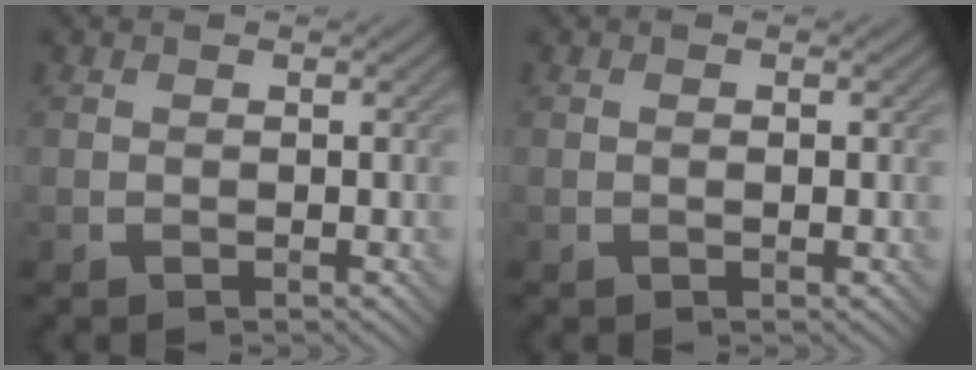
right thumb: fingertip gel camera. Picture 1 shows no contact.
{"total": 0.6, "force": [0.0, 0.1, 0.6], "torque": [-0.009, 0.000, -0.001]}